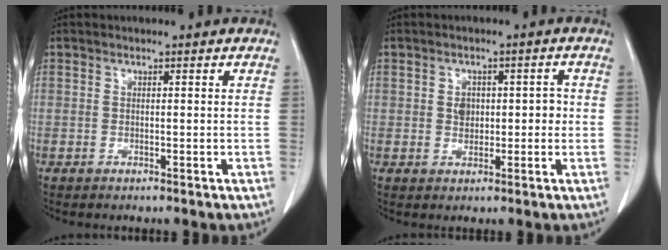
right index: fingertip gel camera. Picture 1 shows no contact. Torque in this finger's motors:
{"motor_torque": [0.05, 0.00, 0.08, 0.01]}